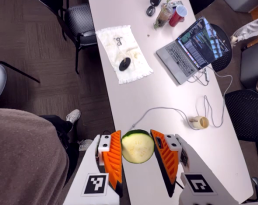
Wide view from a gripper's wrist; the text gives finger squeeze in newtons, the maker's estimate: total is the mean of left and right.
{"total": 9.3, "left": 9.2, "right": 9.4}